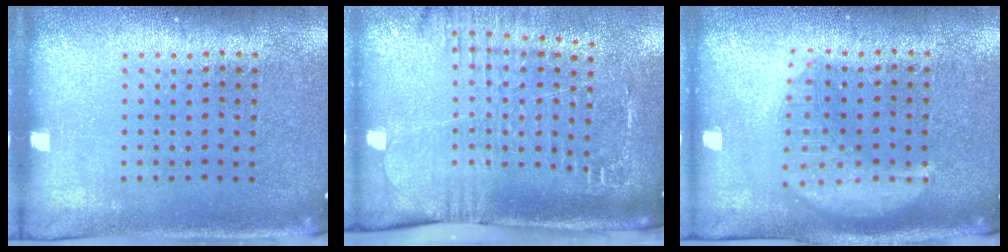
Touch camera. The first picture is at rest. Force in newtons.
{"total": 2.6, "press": 2.1, "slide": 1.6}
{"total": 2.6, "press": 2.6, "slide": 0.3}